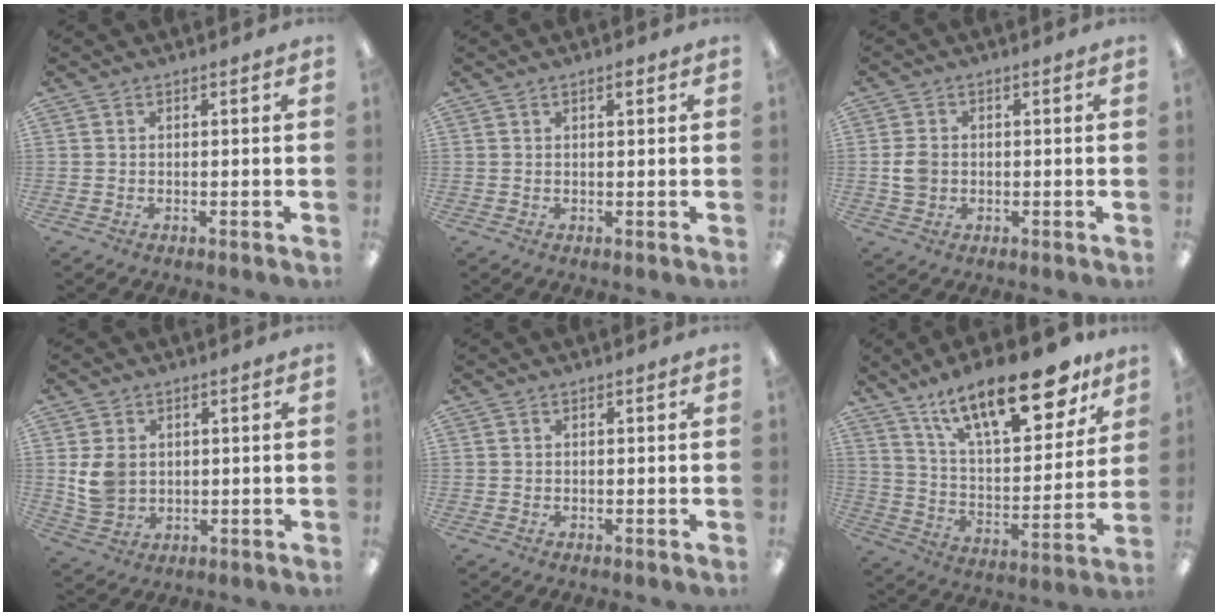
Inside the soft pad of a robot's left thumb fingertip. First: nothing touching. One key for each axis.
{"total": 1.5, "fx": 1.0, "fy": 0.4, "fz": 1.1, "tx": -0.016, "ty": -0.002, "tz": 0.014}
{"total": 4.1, "fx": -0.2, "fy": 3.4, "fz": 2.3, "tx": -0.048, "ty": 0.005, "tz": -0.004}
{"total": 6.3, "fx": 1.3, "fy": 5.2, "fz": 3.3, "tx": -0.058, "ty": 0.004, "tz": 0.027}
{"total": 0.0}
{"total": 24.2, "fx": 15.7, "fy": 9.5, "fz": 15.8, "tx": -0.240, "ty": -0.092, "tz": 0.263}